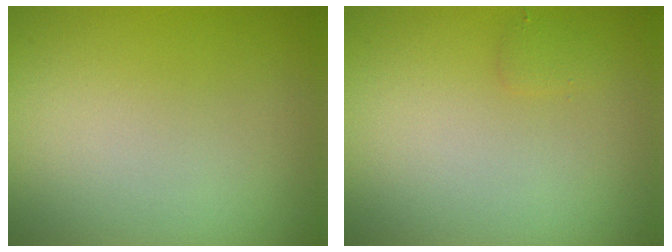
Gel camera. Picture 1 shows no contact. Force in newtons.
{"total": 0.7, "press": 0.7, "slide": 0.1}